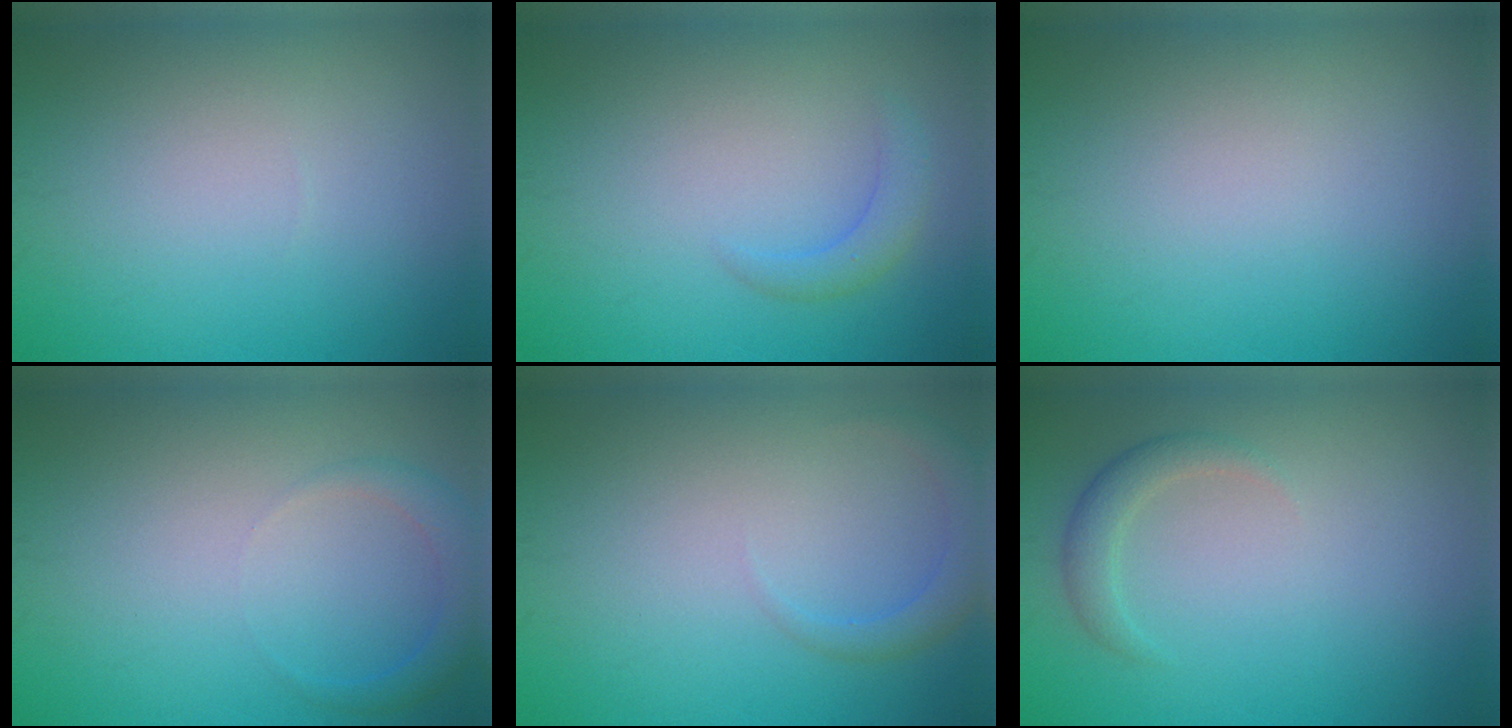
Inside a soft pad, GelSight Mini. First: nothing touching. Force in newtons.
{"total": 1.7, "press": 1.7, "slide": 0.2}
{"total": 0.0}
{"total": 2.2, "press": 2.2, "slide": 0.2}
{"total": 2.1, "press": 2.1, "slide": 0.2}
{"total": 1.8, "press": 1.8, "slide": 0.2}